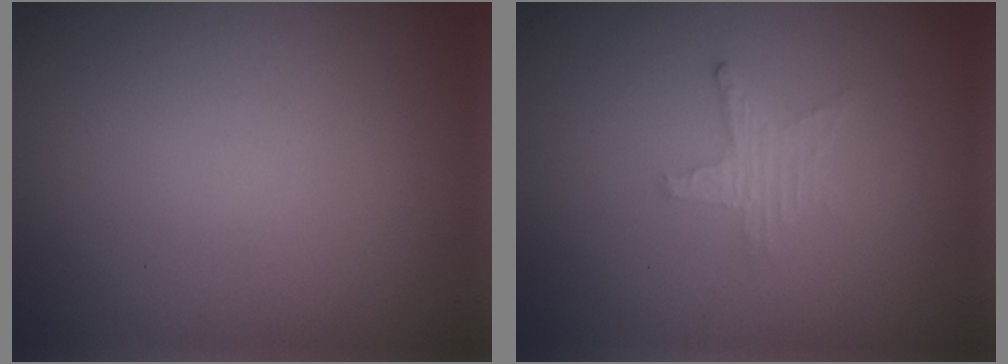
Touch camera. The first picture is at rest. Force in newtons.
{"total": 1.7, "press": 1.6, "slide": 0.4}